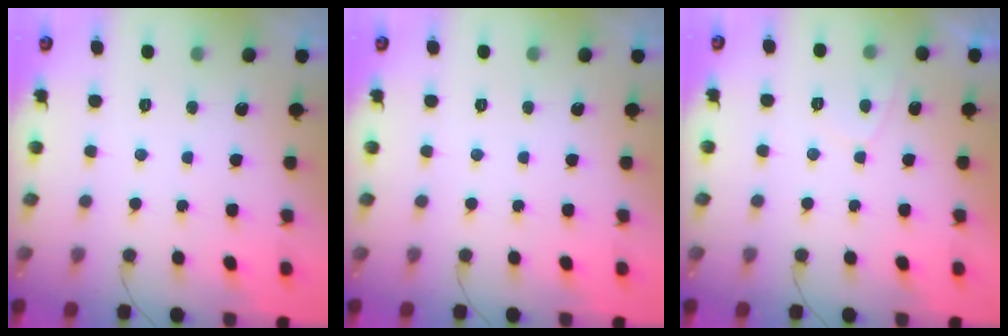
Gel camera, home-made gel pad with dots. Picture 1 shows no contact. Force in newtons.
{"total": 0.0}
{"total": 1.1, "press": 0.9, "slide": 0.6}